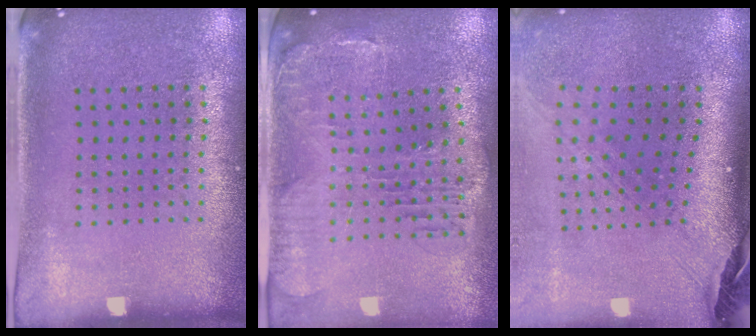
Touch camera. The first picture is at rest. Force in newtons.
{"total": 1.5, "press": 1.4, "slide": 0.4}
{"total": 2.9, "press": 2.2, "slide": 2.0}